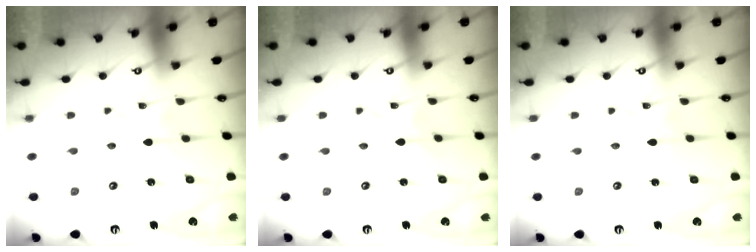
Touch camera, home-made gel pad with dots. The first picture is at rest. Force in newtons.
{"total": 0.0}
{"total": 1.6, "press": 1.6, "slide": 0.2}